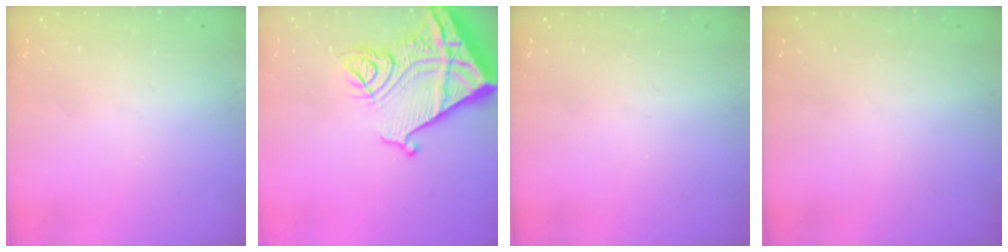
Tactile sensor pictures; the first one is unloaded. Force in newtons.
{"total": 18.7, "press": 18.6, "slide": 2.1}
{"total": 0.0}
{"total": 0.0}